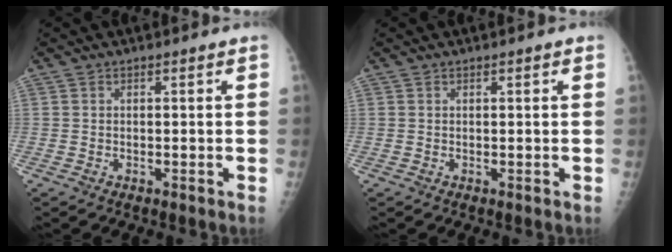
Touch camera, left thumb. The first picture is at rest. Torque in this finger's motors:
{"motor_torque": [-0.20, 0.07, -0.07, 0.04, 0.03]}